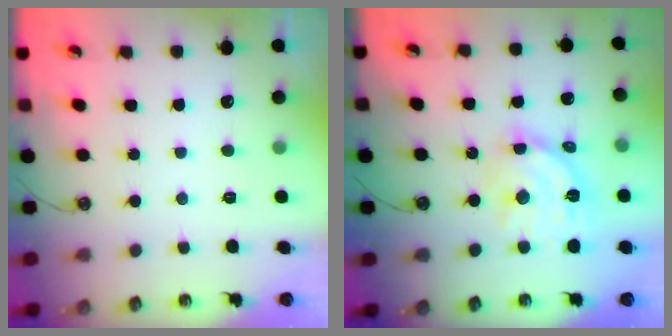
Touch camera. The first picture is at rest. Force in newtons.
{"total": 13.9, "press": 13.9, "slide": 1.2}